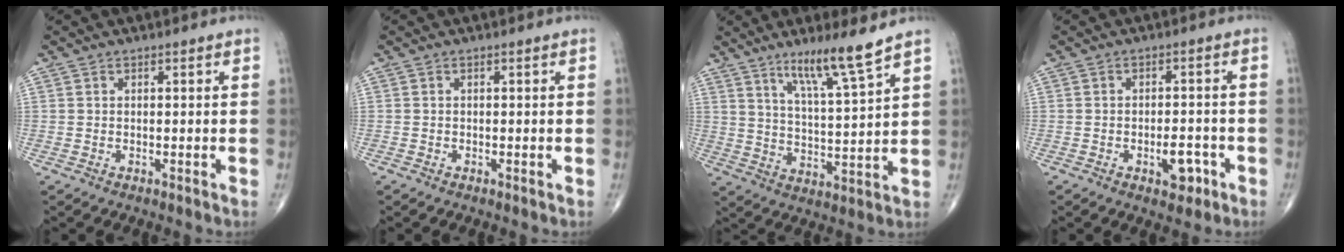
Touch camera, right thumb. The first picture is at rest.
{"total": 0.0}
{"total": 10.3, "force": [7.2, 0.1, 7.3], "torque": [-0.125, -0.054, 0.131]}
{"total": 4.9, "force": [-2.2, 2.5, 3.6], "torque": [-0.034, 0.013, -0.028]}